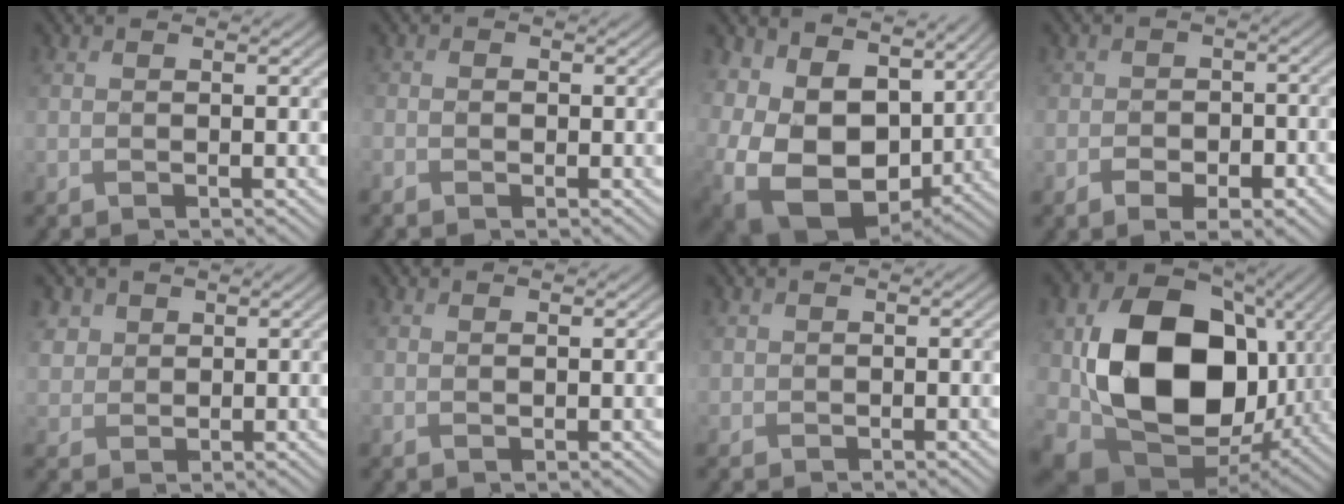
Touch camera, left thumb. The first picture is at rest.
{"total": 1.0, "force": [-0.7, 0.2, -0.7], "torque": [0.015, 0.001, -0.014]}
{"total": 16.1, "force": [0.9, 12.6, 9.9], "torque": [-0.255, -0.036, 0.037]}
{"total": 4.5, "force": [-2.6, 3.1, 1.8], "torque": [-0.022, -0.018, -0.042]}
{"total": 3.0, "force": [1.6, 2.5, -0.1], "torque": [-0.021, 0.002, 0.036]}
{"total": 0.6, "force": [0.6, 0.0, 0.0], "torque": [-0.001, -0.003, 0.017]}
{"total": 0.9, "force": [0.4, 0.4, -0.7], "torque": [0.007, 0.002, 0.017]}
{"total": 17.7, "force": [-0.3, 13.2, 11.9], "torque": [-0.260, -0.029, 0.002]}